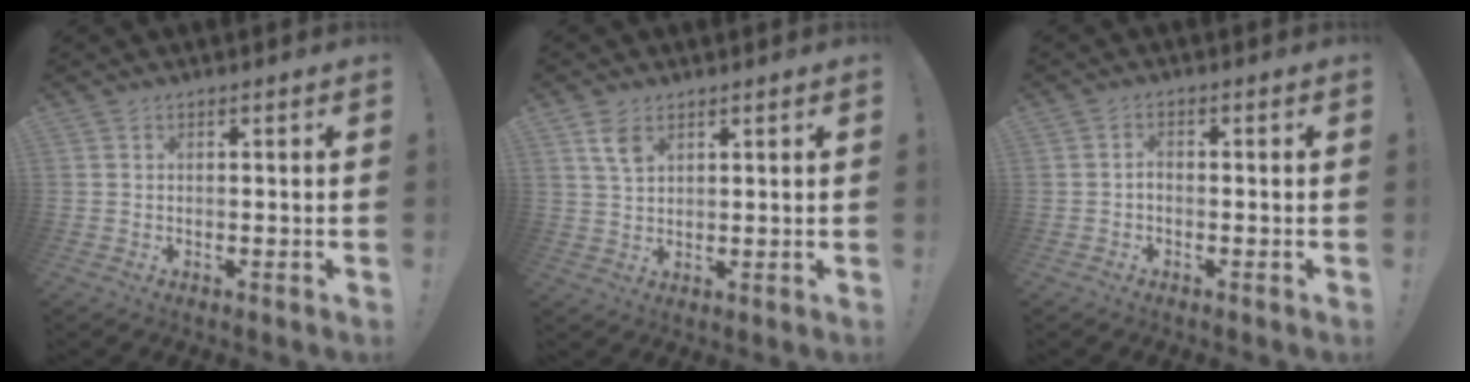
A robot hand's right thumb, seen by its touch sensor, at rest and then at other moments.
{"total": 4.8, "force": [2.7, 2.6, 3.1], "torque": [-0.052, -0.011, 0.050]}
{"total": 1.4, "force": [-1.0, 0.6, 0.9], "torque": [-0.022, 0.005, -0.016]}